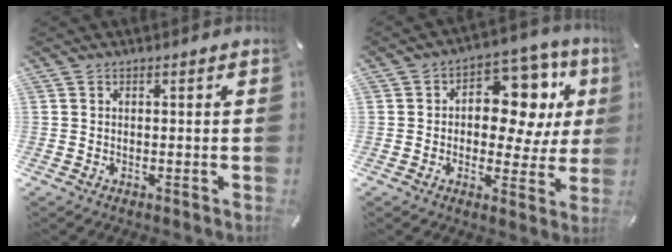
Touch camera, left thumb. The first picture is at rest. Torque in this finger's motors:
{"motor_torque": [1.79, 1.83, 0.24, -0.03, 0.07]}